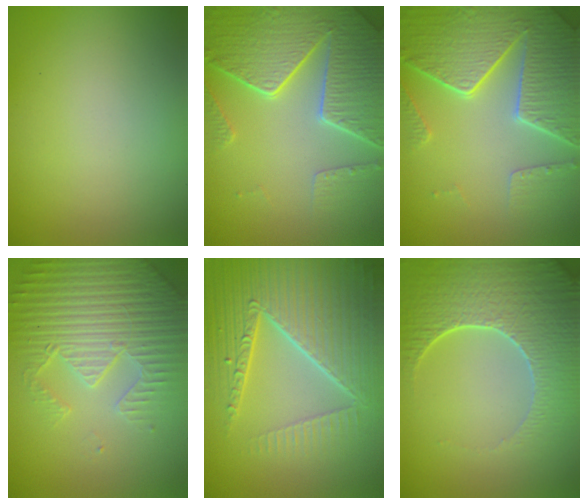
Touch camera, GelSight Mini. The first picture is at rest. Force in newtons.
{"total": 8.2, "press": 6.1, "slide": 5.6}
{"total": 8.4, "press": 6.1, "slide": 5.7}
{"total": 4.7, "press": 4.6, "slide": 1.0}
{"total": 8.8, "press": 6.1, "slide": 6.4}
{"total": 6.9, "press": 5.6, "slide": 3.9}